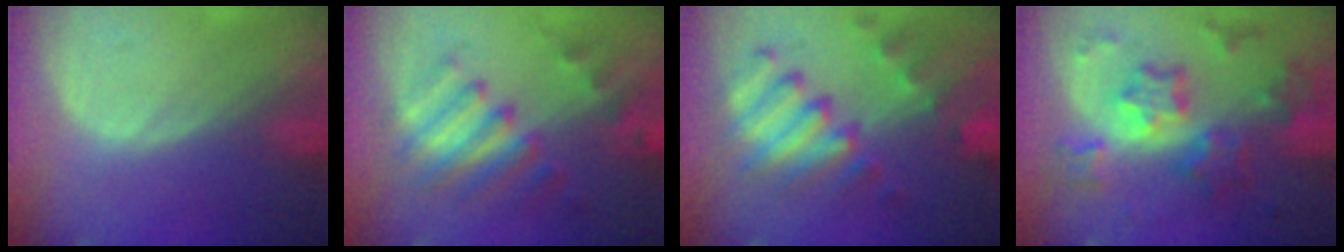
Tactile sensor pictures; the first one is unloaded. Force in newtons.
{"total": 8.1, "press": 7.7, "slide": 2.7}
{"total": 10.2, "press": 8.9, "slide": 5.0}
{"total": 9.4, "press": 9.4, "slide": 0.8}